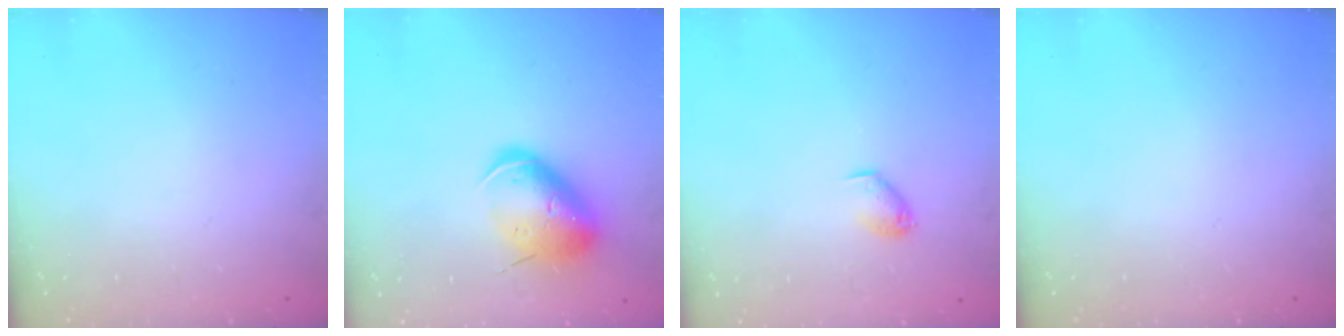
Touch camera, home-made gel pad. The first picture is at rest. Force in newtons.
{"total": 12.4, "press": 12.2, "slide": 2.2}
{"total": 5.9, "press": 5.9, "slide": 0.7}
{"total": 0.0}